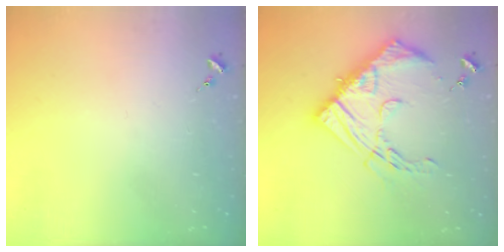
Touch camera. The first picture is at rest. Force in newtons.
{"total": 18.8, "press": 18.7, "slide": 1.2}